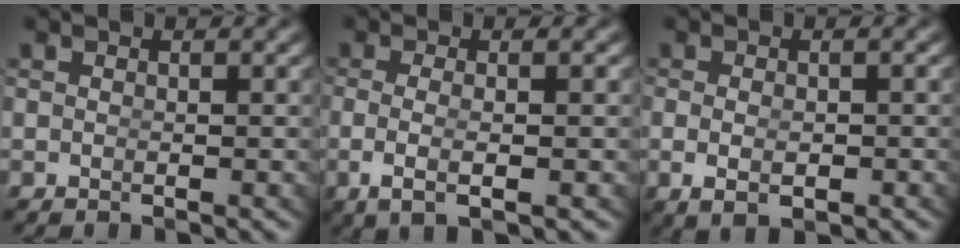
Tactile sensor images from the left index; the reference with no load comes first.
{"total": 3.5, "force": [-0.9, 0.6, 3.3], "torque": [-0.073, -0.015, -0.002]}
{"total": 2.7, "force": [-1.0, 0.9, 2.3], "torque": [-0.053, -0.017, -0.001]}